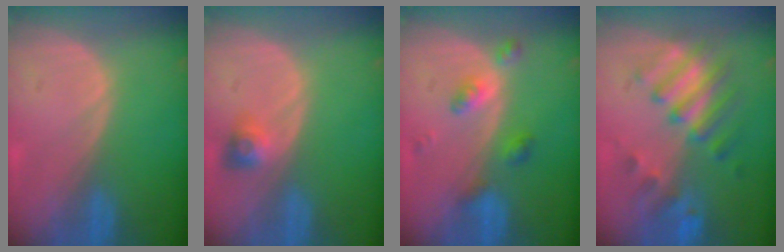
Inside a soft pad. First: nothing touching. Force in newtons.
{"total": 3.0, "press": 2.7, "slide": 1.3}
{"total": 4.2, "press": 4.2, "slide": 0.2}
{"total": 7.8, "press": 7.6, "slide": 1.8}